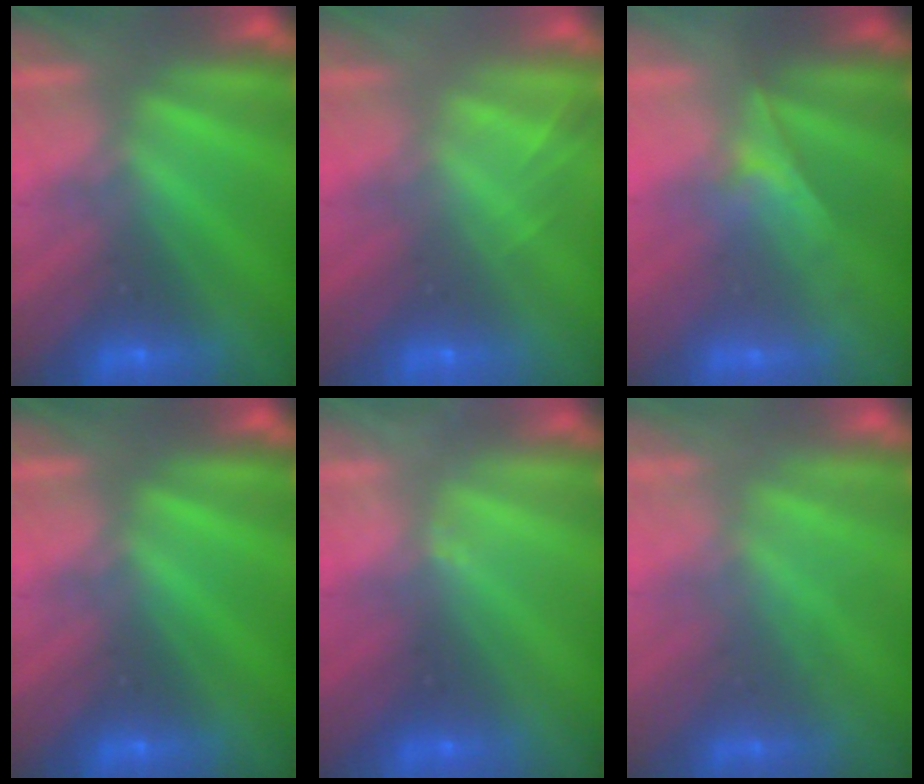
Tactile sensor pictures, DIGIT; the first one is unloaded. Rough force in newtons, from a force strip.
{"total": 2.0}
{"total": 1.9}
{"total": 0.0}
{"total": 2.4}
{"total": 2.3}